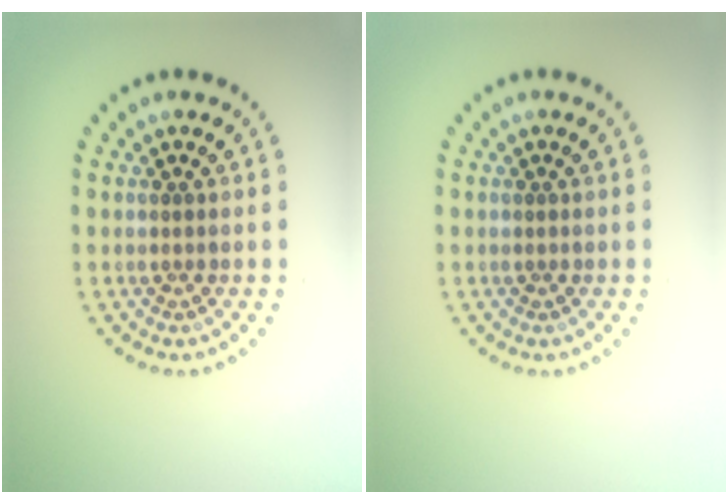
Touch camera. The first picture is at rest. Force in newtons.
{"total": 0.0}